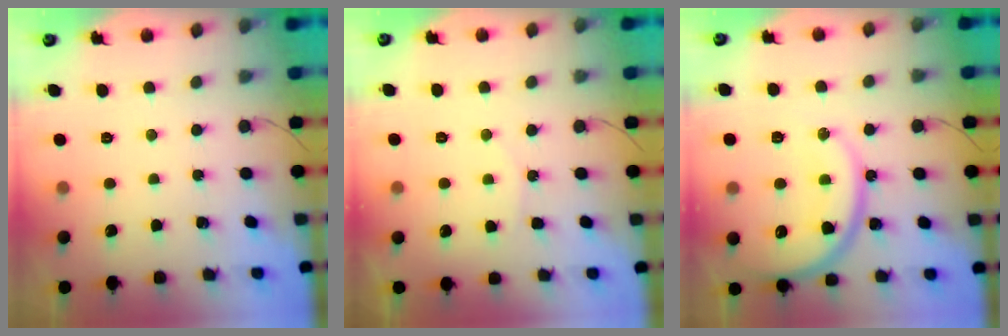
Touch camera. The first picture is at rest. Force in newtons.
{"total": 5.2, "press": 5.2, "slide": 0.4}
{"total": 17.8, "press": 17.7, "slide": 1.4}